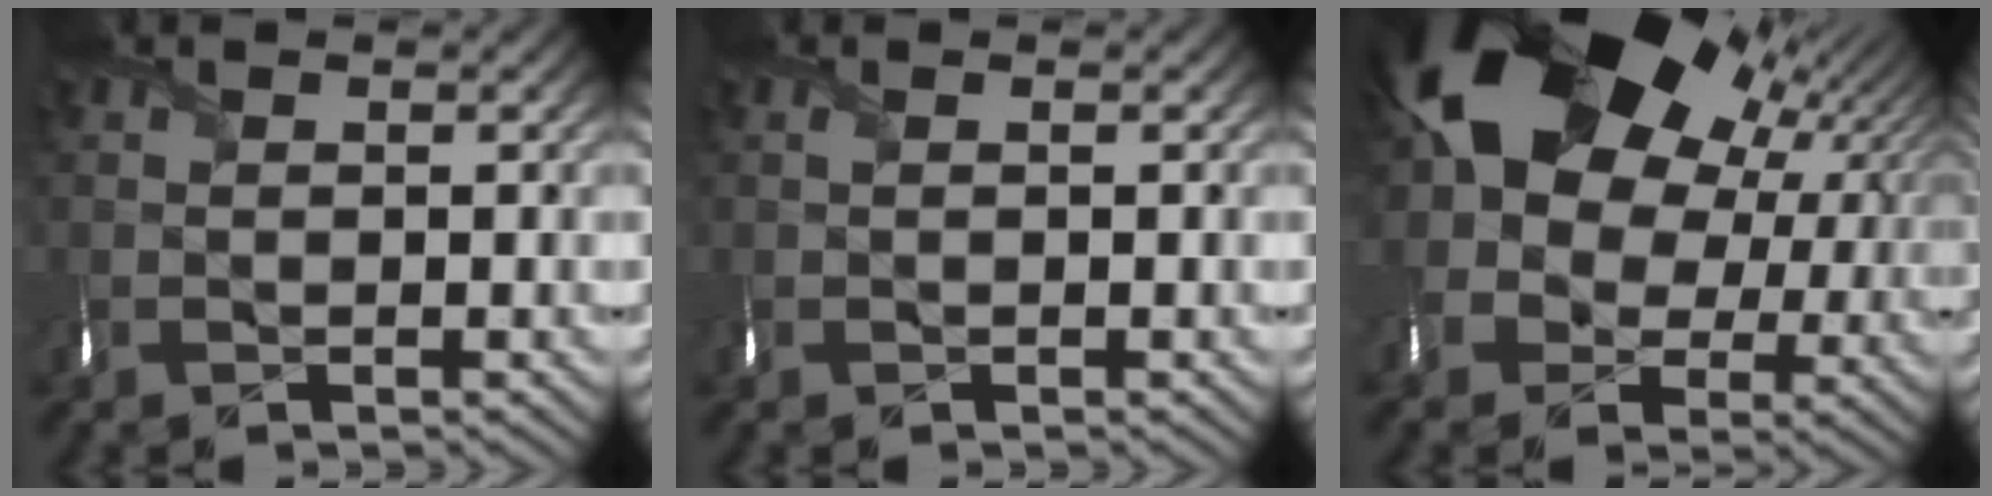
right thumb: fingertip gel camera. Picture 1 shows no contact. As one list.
[{"total": 0.7, "force": [0.3, 0.1, 0.6], "torque": [-0.016, 0.006, 0.004]}, {"total": 21.8, "force": [6.1, 15.8, 13.7], "torque": [-0.260, 0.031, 0.105]}]